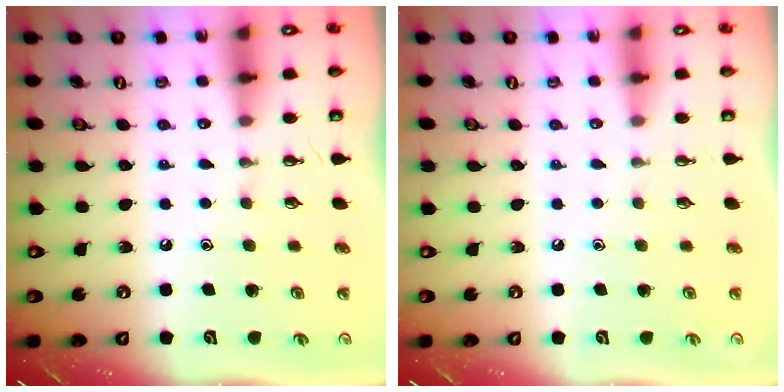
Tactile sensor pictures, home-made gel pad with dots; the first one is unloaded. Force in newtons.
{"total": 0.0}